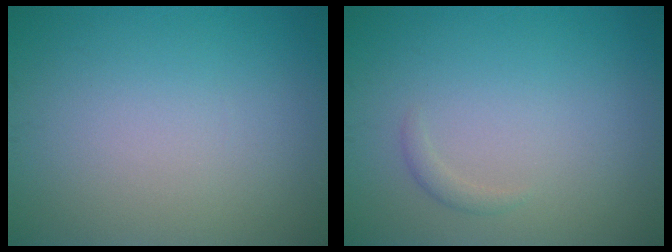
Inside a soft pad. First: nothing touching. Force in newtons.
{"total": 0.8, "press": 0.8, "slide": 0.1}